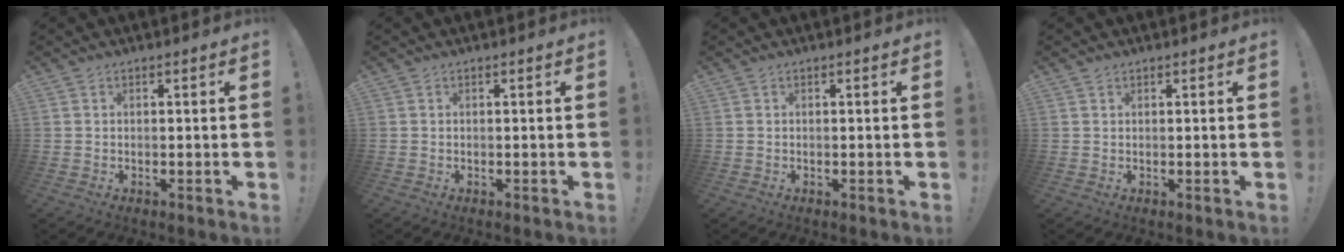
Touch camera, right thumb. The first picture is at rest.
{"total": 0.0}
{"total": 0.0}
{"total": 0.5, "force": [0.4, 0.3, 0.1], "torque": [0.001, -0.001, 0.008]}